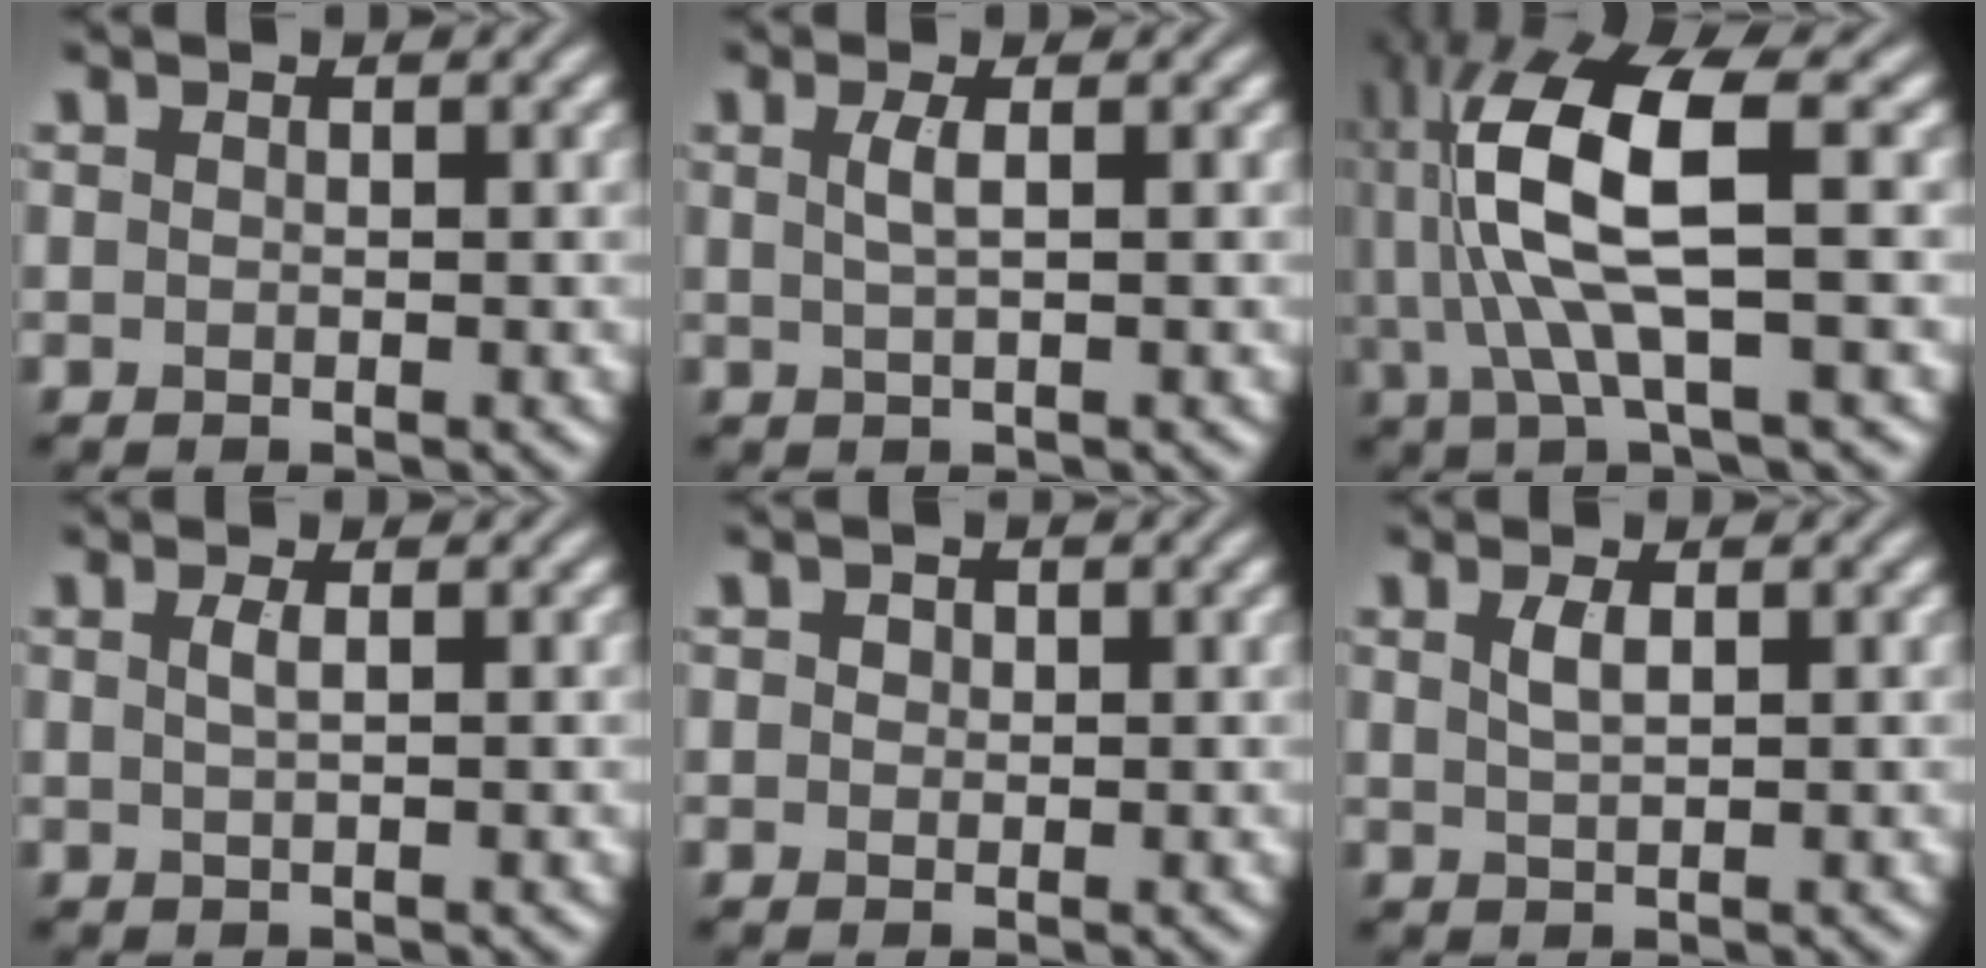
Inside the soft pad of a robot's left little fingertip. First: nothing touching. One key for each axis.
{"total": 1.6, "fx": 0.4, "fy": 0.5, "fz": 1.5, "tx": -0.029, "ty": 0.002, "tz": 0.004}
{"total": 9.9, "fx": 1.3, "fy": 2.8, "fz": 9.4, "tx": -0.198, "ty": 0.003, "tz": 0.029}
{"total": 1.2, "fx": 0.3, "fy": 0.4, "fz": 1.1, "tx": -0.020, "ty": 0.003, "tz": 0.004}
{"total": 0.9, "fx": 0.3, "fy": 0.8, "fz": 0.4, "tx": -0.007, "ty": 0.000, "tz": -0.002}
{"total": 1.5, "fx": 0.6, "fy": 0.6, "fz": 1.3, "tx": -0.029, "ty": 0.002, "tz": 0.013}